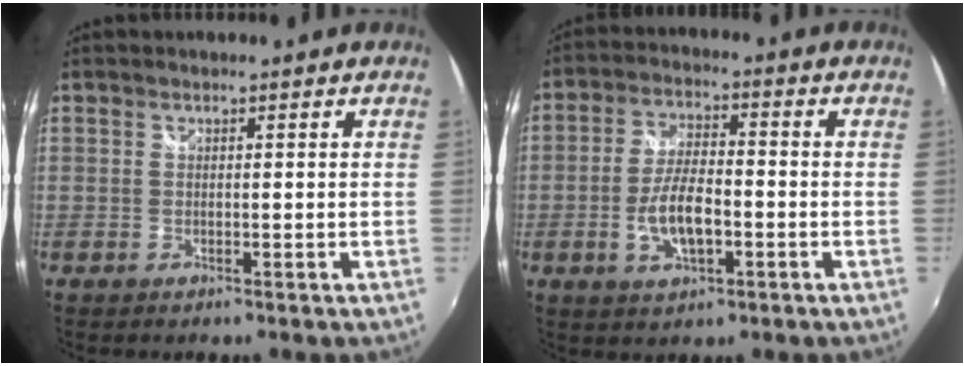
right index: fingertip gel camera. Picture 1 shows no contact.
{"total": 8.4, "force": [-2.5, 3.3, 7.3], "torque": [-0.146, 0.001, -0.044]}